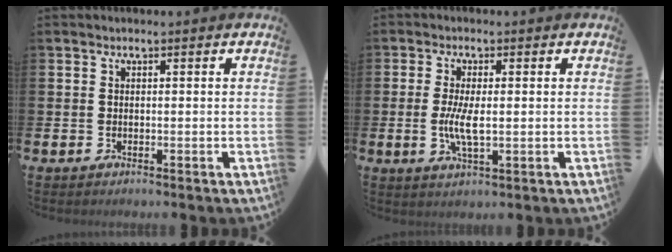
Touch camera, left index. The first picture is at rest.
{"total": 4.4, "force": [0.0, 1.5, 4.2], "torque": [-0.061, -0.003, -0.004]}